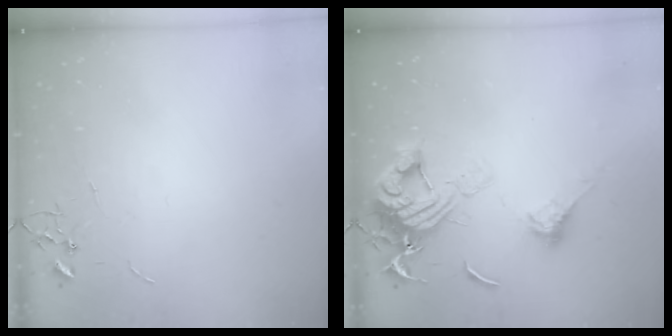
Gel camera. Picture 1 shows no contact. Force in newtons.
{"total": 15.4, "press": 15.3, "slide": 1.8}